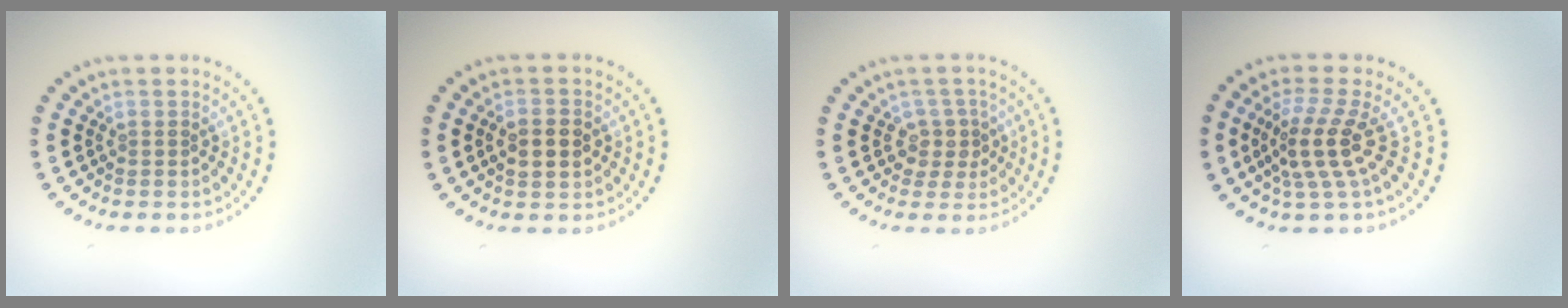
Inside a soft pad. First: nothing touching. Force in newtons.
{"total": 2.6, "press": 2.6, "slide": 0.1}
{"total": 2.2, "press": 1.9, "slide": 1.1}
{"total": 3.7, "press": 2.7, "slide": 2.6}